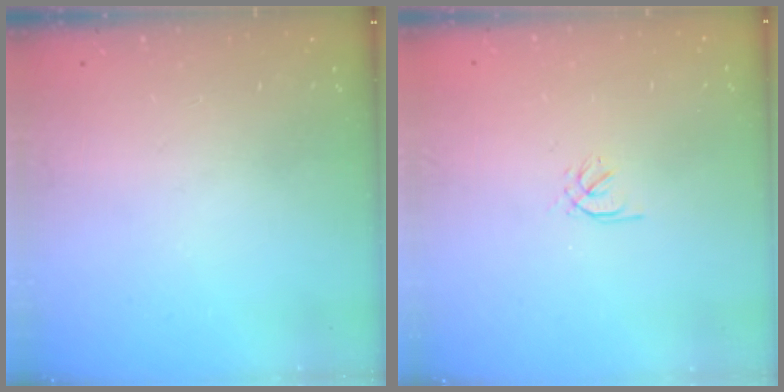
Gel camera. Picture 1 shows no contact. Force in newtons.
{"total": 0.5, "press": 0.3, "slide": 0.4}